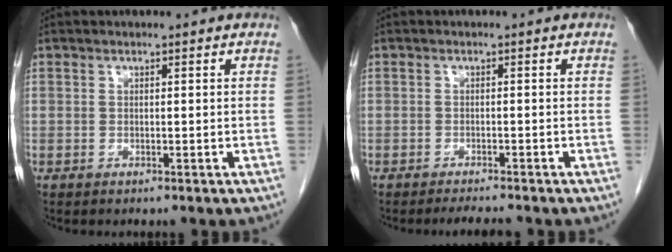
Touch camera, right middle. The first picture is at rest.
{"total": 2.6, "force": [-2.4, -0.2, 0.9], "torque": [-0.019, -0.011, -0.035]}